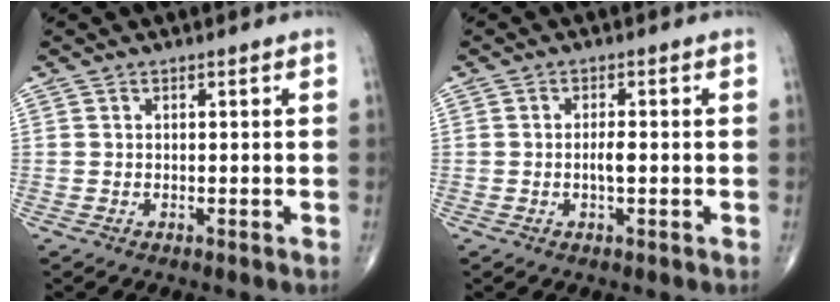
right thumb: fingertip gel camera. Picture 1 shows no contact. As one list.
[{"total": 2.3, "force": [-0.4, 0.8, 2.1], "torque": [-0.040, 0.001, -0.008]}]